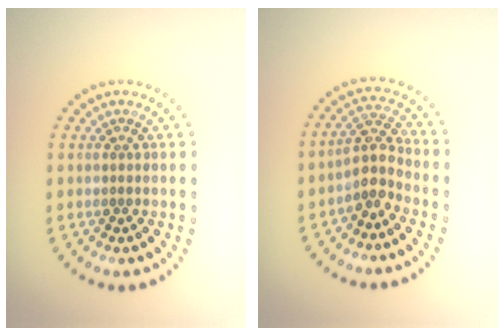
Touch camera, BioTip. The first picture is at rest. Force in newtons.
{"total": 2.9, "press": 2.3, "slide": 1.8}